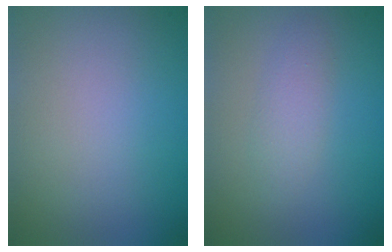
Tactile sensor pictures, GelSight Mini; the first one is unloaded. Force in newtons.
{"total": 1.8, "press": 1.8, "slide": 0.0}